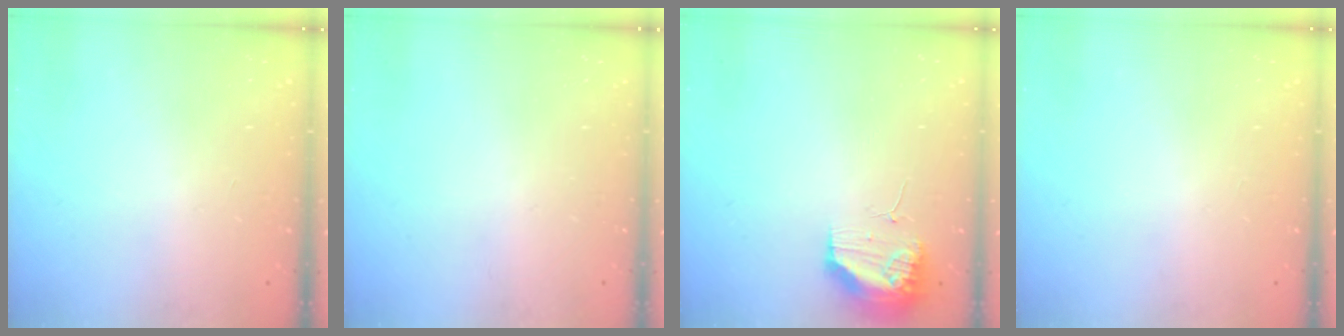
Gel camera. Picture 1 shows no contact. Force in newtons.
{"total": 0.0}
{"total": 13.5, "press": 11.5, "slide": 7.0}
{"total": 0.0}